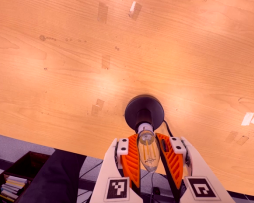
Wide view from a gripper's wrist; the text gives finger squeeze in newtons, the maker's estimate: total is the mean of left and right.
{"total": 14.5, "left": 15.2, "right": 13.8}